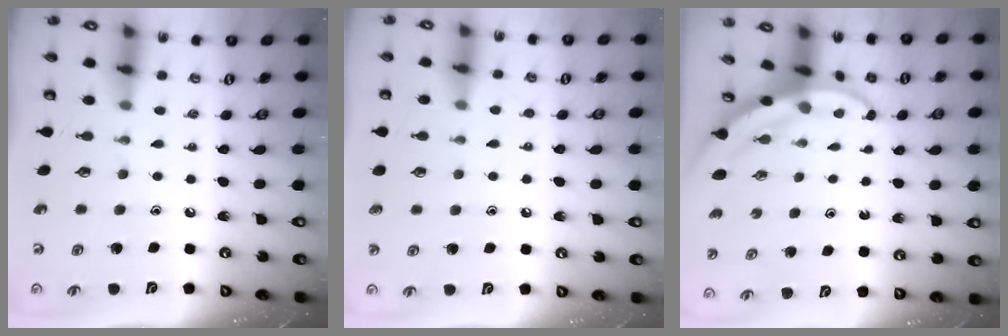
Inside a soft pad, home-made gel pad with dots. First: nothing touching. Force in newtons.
{"total": 4.2, "press": 4.2, "slide": 0.5}
{"total": 3.9, "press": 3.9, "slide": 0.5}